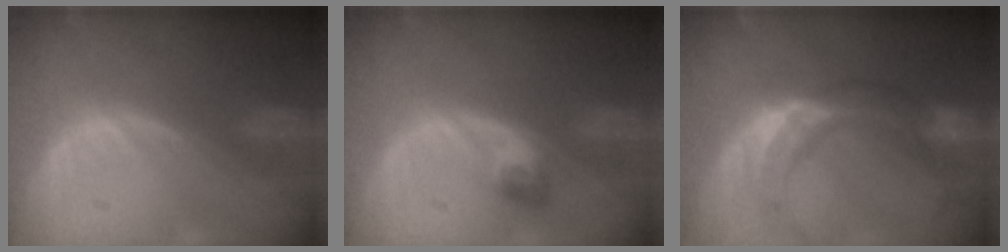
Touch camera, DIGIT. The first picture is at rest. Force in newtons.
{"total": 3.0, "press": 2.6, "slide": 1.3}
{"total": 11.6, "press": 9.8, "slide": 6.2}